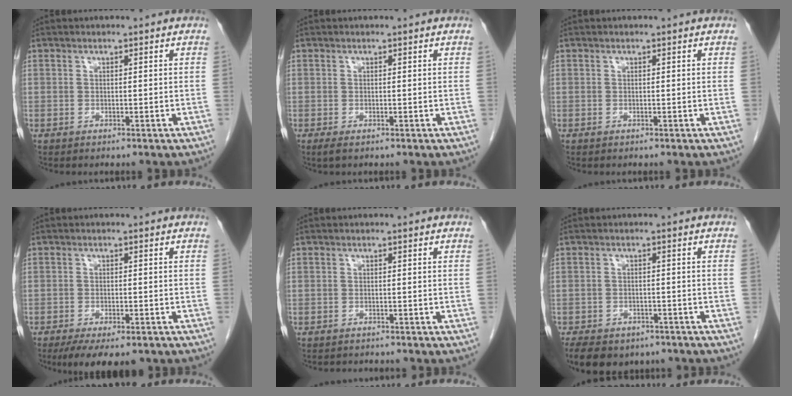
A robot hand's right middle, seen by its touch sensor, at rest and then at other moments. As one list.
[{"total": 0.9, "force": [-0.5, 0.1, 0.7], "torque": [-0.016, -0.005, -0.006]}, {"total": 0.0}, {"total": 8.4, "force": [-6.3, 2.7, 4.9], "torque": [-0.067, -0.011, -0.092]}, {"total": 1.9, "force": [-1.9, 0.3, 0.1], "torque": [-0.004, -0.007, -0.025]}, {"total": 12.2, "force": [-9.0, 6.6, 4.9], "torque": [-0.110, -0.008, -0.116]}]